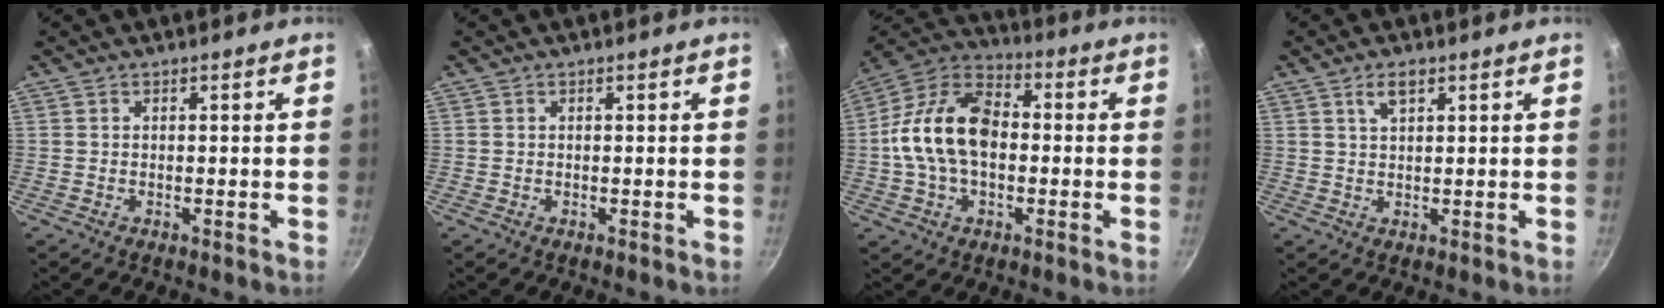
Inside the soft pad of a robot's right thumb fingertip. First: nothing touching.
{"total": 0.0}
{"total": 16.5, "force": [-0.5, 10.7, 12.5], "torque": [-0.202, 0.036, -0.026]}
{"total": 3.4, "force": [1.9, 1.5, 2.4], "torque": [-0.039, -0.005, 0.035]}